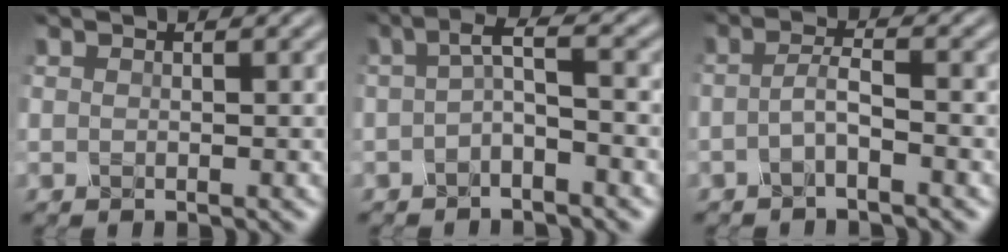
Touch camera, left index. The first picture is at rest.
{"total": 2.5, "force": [-0.8, 0.5, 2.4], "torque": [-0.048, 0.007, -0.021]}
{"total": 1.9, "force": [-1.2, 0.2, 1.4], "torque": [-0.031, 0.005, -0.030]}